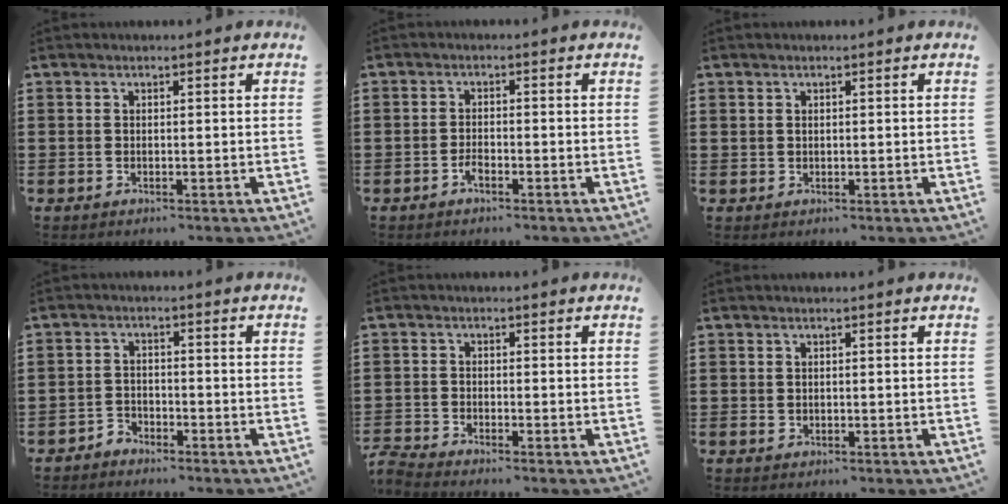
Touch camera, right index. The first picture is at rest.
{"total": 1.7, "force": [-1.1, 0.7, 1.0], "torque": [-0.022, -0.001, -0.021]}
{"total": 0.8, "force": [0.5, 0.6, 0.2], "torque": [-0.005, 0.003, 0.010]}
{"total": 2.2, "force": [-2.1, 0.9, 0.0], "torque": [-0.009, 0.004, -0.045]}
{"total": 2.1, "force": [-2.1, -0.1, 0.2], "torque": [-0.014, -0.003, -0.047]}
{"total": 0.7, "force": [0.0, 0.6, 0.3], "torque": [-0.007, 0.003, 0.000]}